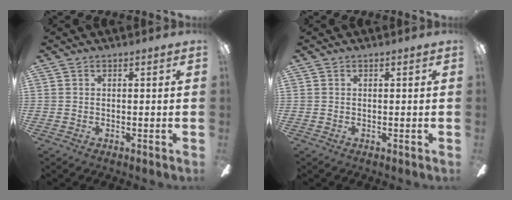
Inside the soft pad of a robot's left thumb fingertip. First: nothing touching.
{"total": 0.0}